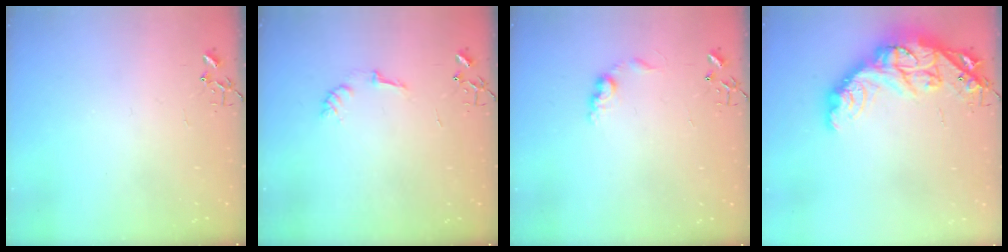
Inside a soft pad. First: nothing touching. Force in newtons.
{"total": 6.9, "press": 6.8, "slide": 0.9}
{"total": 7.5, "press": 7.4, "slide": 0.3}
{"total": 22.0, "press": 21.9, "slide": 1.6}